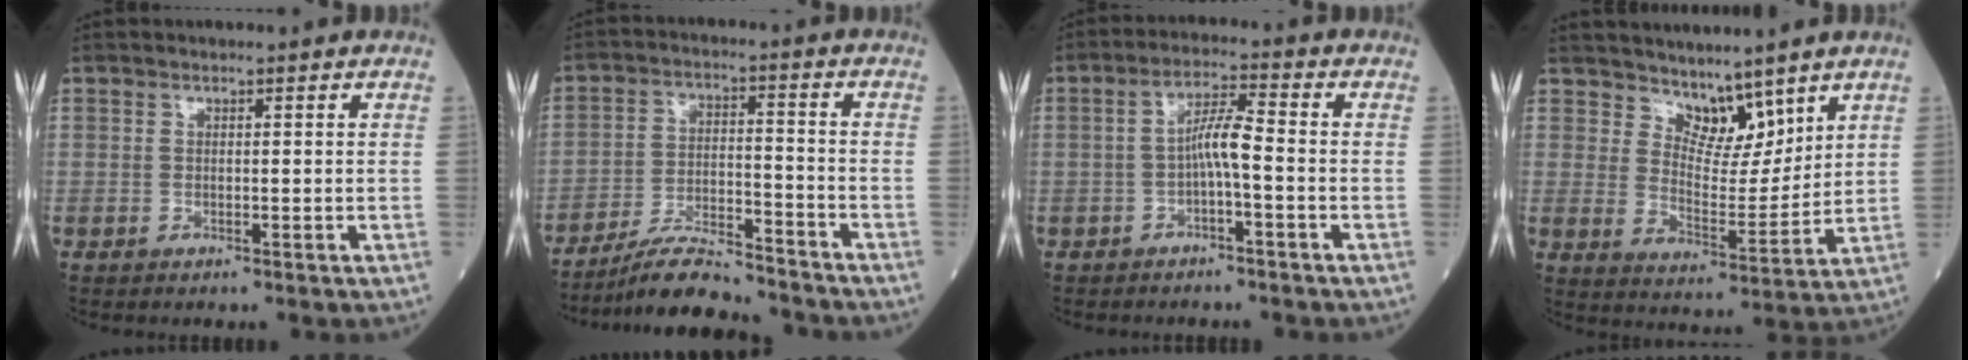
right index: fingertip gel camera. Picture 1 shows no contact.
{"total": 10.8, "force": [-10.0, 1.1, 3.8], "torque": [-0.067, -0.001, -0.175]}
{"total": 4.7, "force": [-1.2, 0.3, 4.5], "torque": [-0.084, 0.014, -0.020]}
{"total": 6.9, "force": [5.8, 2.9, 2.3], "torque": [-0.037, -0.001, 0.113]}